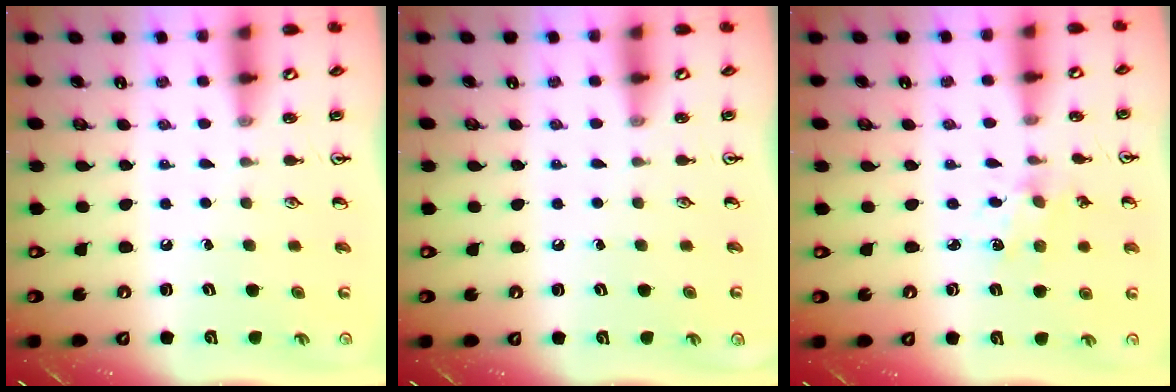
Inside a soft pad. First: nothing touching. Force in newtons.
{"total": 0.0}
{"total": 2.3, "press": 2.3, "slide": 0.4}